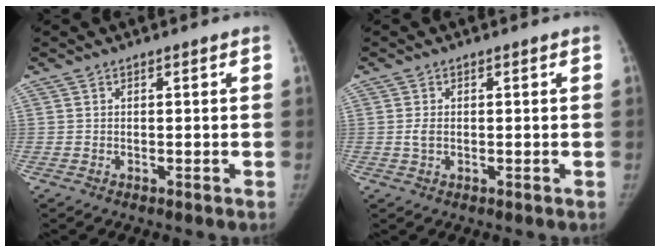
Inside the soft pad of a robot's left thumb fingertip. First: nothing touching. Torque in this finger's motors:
{"motor_torque": [-0.10, -0.05, 0.28, 0.05, -0.02]}